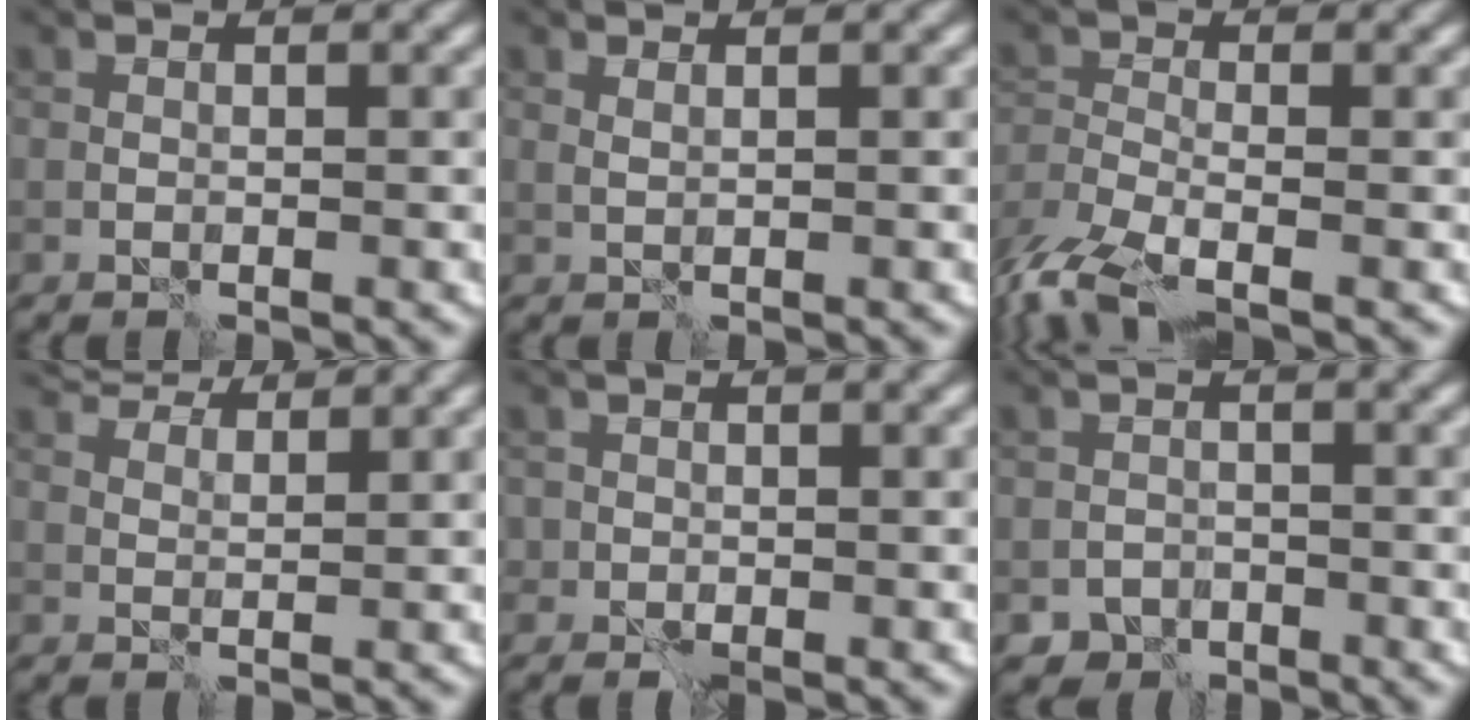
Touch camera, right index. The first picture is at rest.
{"total": 0.6, "force": [0.4, 0.1, 0.4], "torque": [-0.013, -0.001, 0.006]}
{"total": 5.7, "force": [-4.0, 1.9, 3.5], "torque": [-0.081, -0.016, -0.091]}
{"total": 5.9, "force": [5.1, 1.8, 2.5], "torque": [-0.067, -0.001, 0.096]}
{"total": 0.6, "force": [-0.1, 0.6, 0.0], "torque": [0.006, -0.003, -0.006]}
{"total": 2.5, "force": [-1.9, 1.6, 0.2], "torque": [0.006, 0.003, -0.032]}